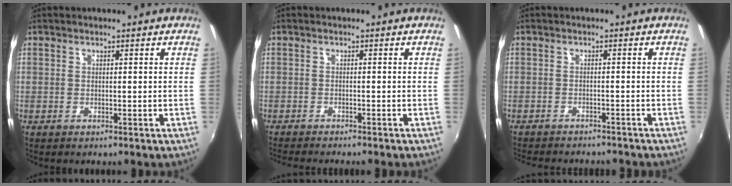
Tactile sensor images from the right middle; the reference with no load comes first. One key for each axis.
{"total": 4.1, "fx": -3.8, "fy": -0.1, "fz": 1.6, "tx": -0.039, "ty": -0.014, "tz": -0.064}
{"total": 7.9, "fx": -7.1, "fy": 1.9, "fz": 2.6, "tx": -0.065, "ty": -0.015, "tz": -0.103}